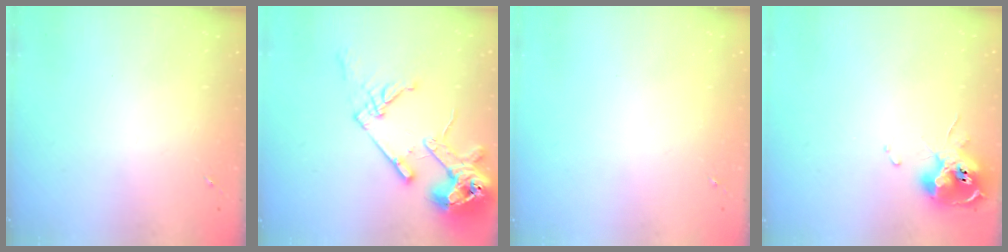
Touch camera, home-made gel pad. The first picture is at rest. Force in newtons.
{"total": 18.6, "press": 18.4, "slide": 2.2}
{"total": 0.0}
{"total": 11.5, "press": 11.4, "slide": 1.8}